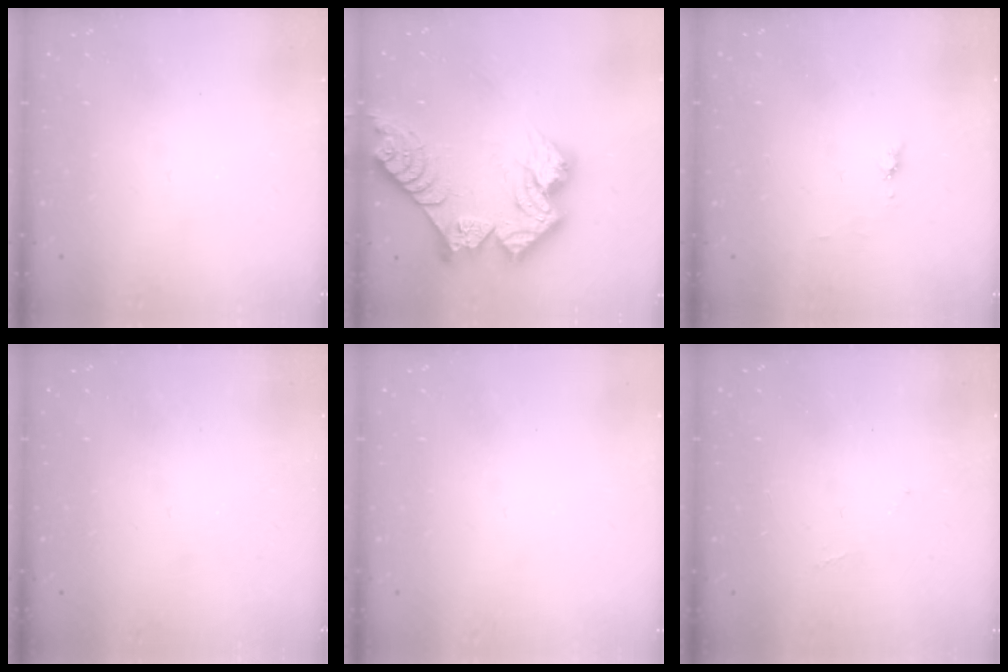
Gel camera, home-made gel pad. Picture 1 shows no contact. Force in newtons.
{"total": 19.0, "press": 18.9, "slide": 1.9}
{"total": 4.8, "press": 4.7, "slide": 0.6}
{"total": 0.0}
{"total": 0.0}
{"total": 4.0, "press": 4.0, "slide": 0.6}